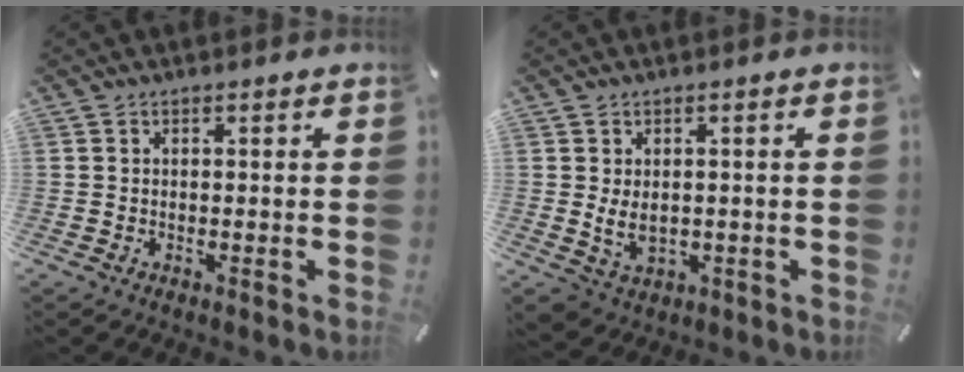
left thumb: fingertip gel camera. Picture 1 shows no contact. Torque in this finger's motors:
{"motor_torque": [-0.77, 0.98, 0.35, 0.34, 0.19]}